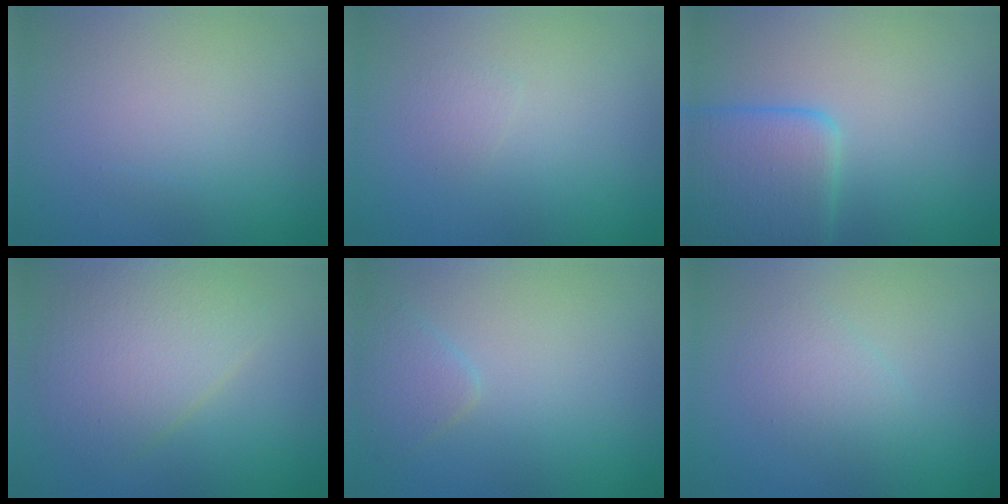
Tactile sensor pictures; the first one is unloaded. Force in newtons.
{"total": 0.7, "press": 0.7, "slide": 0.0}
{"total": 5.6, "press": 5.6, "slide": 0.3}
{"total": 4.8, "press": 4.8, "slide": 0.1}
{"total": 1.7, "press": 1.7, "slide": 0.1}
{"total": 1.6, "press": 1.6, "slide": 0.1}